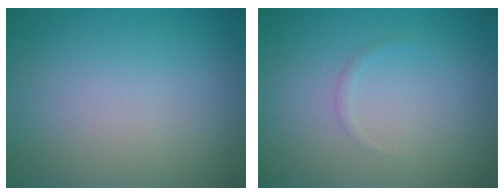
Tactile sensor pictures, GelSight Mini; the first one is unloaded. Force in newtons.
{"total": 0.6, "press": 0.6, "slide": 0.0}